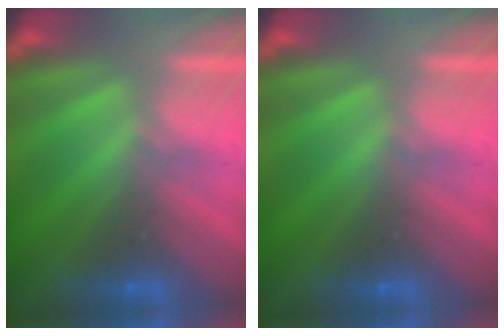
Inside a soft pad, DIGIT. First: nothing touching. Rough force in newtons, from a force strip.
{"total": 0.0}